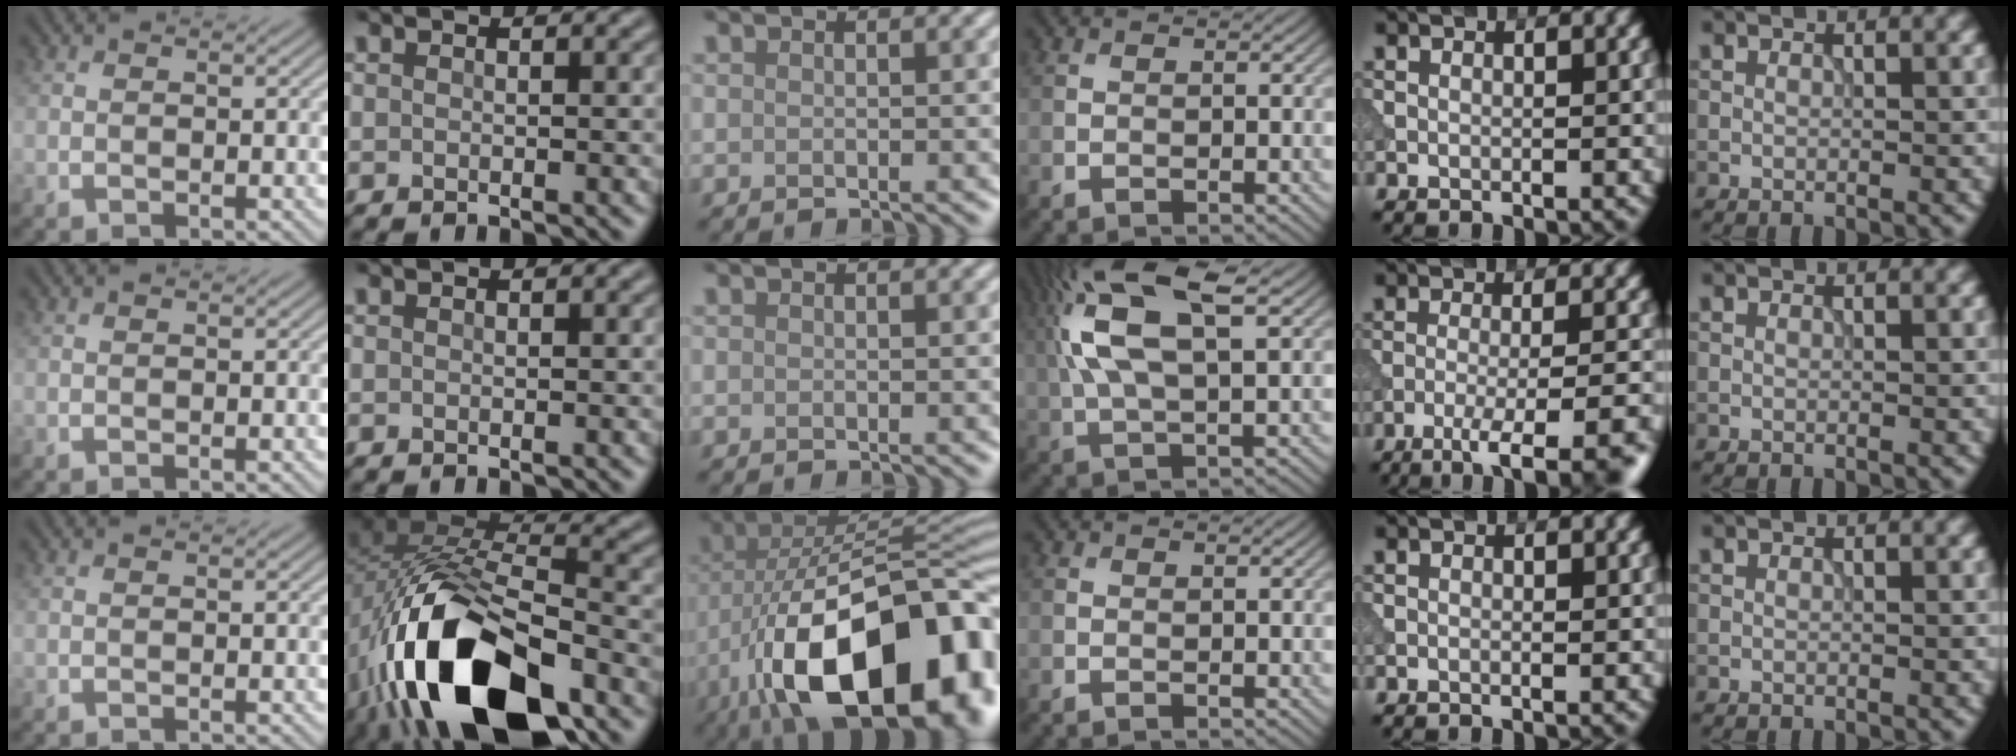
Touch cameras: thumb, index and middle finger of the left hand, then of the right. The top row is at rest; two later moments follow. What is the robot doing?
{"motion": "insert", "object": "power adapter"}